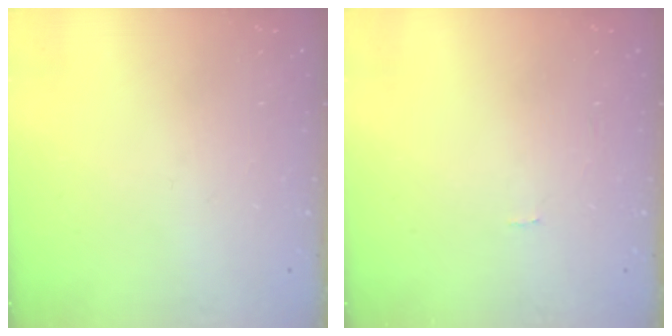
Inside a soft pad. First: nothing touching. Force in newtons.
{"total": 0.0}